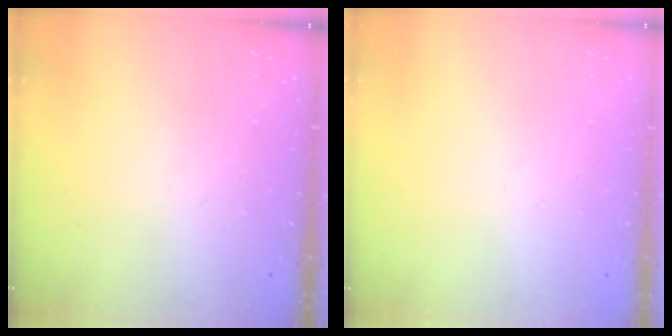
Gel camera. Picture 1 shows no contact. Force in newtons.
{"total": 0.0}